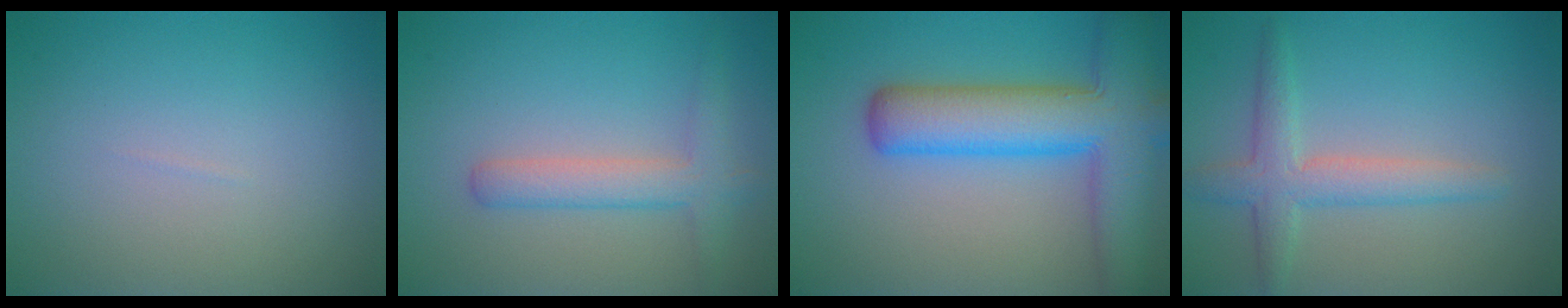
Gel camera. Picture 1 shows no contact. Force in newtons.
{"total": 3.0, "press": 3.0, "slide": 0.2}
{"total": 9.3, "press": 9.3, "slide": 0.5}
{"total": 3.4, "press": 3.4, "slide": 0.1}